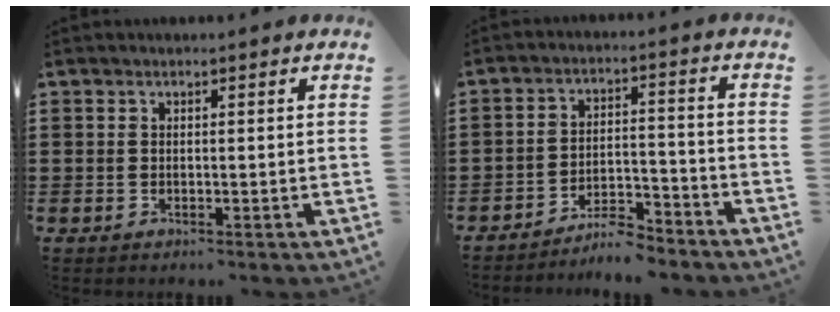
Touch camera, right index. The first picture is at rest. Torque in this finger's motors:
{"motor_torque": [0.01, 0.05, 0.22, 0.05]}